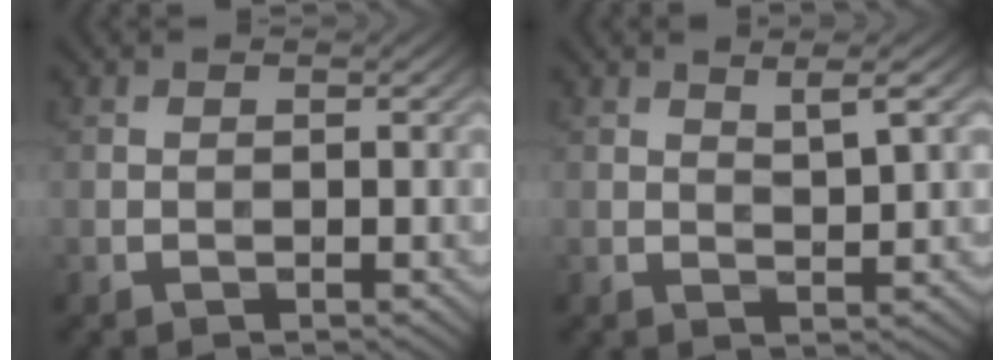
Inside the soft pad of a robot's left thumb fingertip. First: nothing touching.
{"total": 3.1, "force": [1.8, 0.4, 2.5], "torque": [-0.045, -0.001, 0.034]}